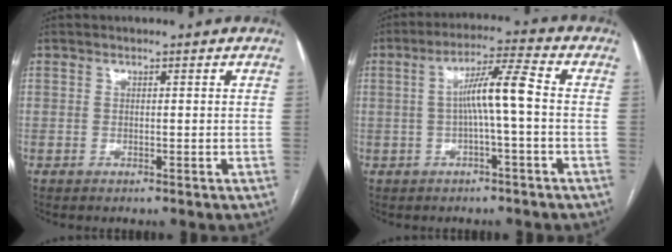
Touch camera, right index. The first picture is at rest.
{"total": 7.1, "force": [-0.4, -0.2, 7.0], "torque": [-0.125, 0.020, -0.007]}